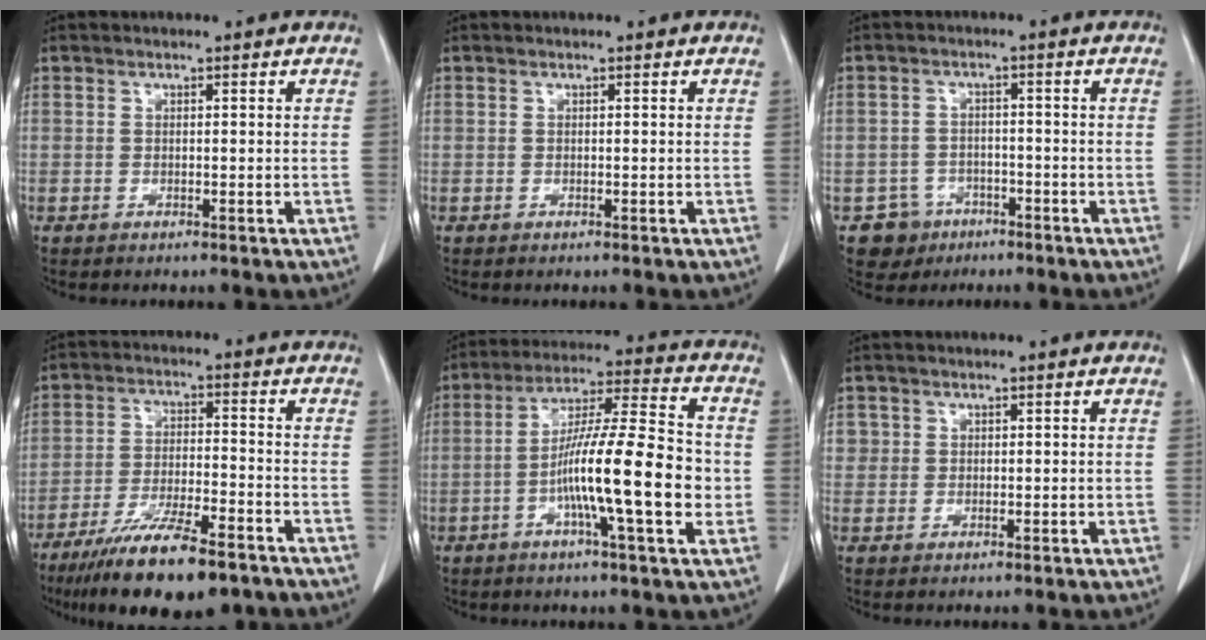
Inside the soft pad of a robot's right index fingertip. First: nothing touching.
{"total": 0.0}
{"total": 5.0, "force": [-2.7, 4.2, 0.0], "torque": [0.004, 0.012, -0.037]}
{"total": 14.8, "force": [-10.7, 2.9, 9.8], "torque": [-0.171, -0.031, -0.179]}
{"total": 16.1, "force": [-3.0, 1.1, 15.7], "torque": [-0.262, 0.004, -0.057]}
{"total": 2.0, "force": [0.6, 1.9, 0.1], "torque": [0.015, 0.000, 0.005]}